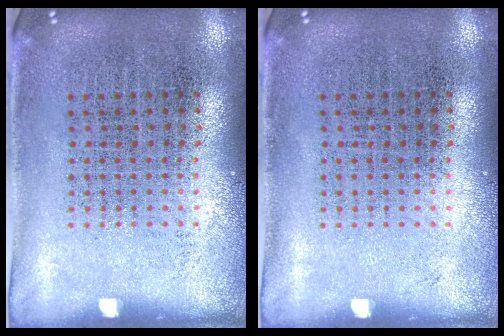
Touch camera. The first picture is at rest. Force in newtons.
{"total": 0.0}